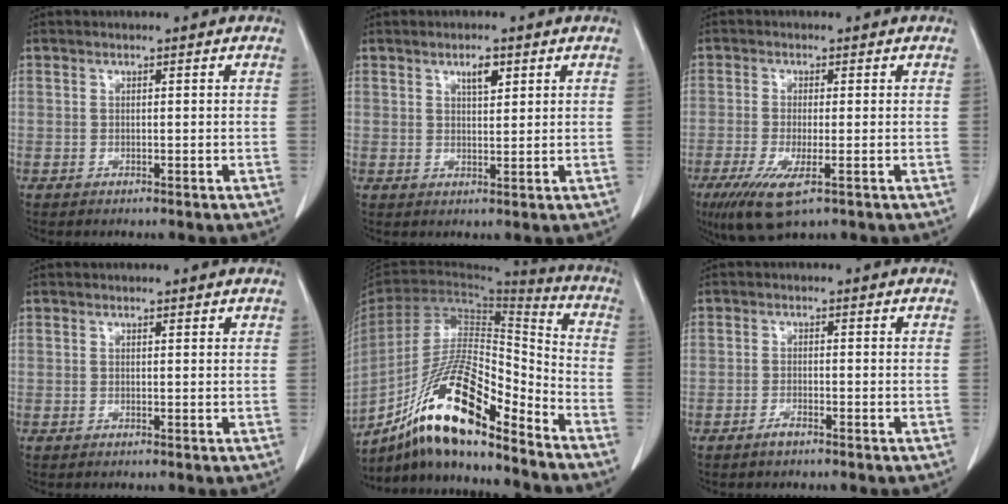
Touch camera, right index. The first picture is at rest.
{"total": 3.1, "force": [1.8, 1.2, 2.2], "torque": [-0.036, -0.003, 0.031]}
{"total": 7.0, "force": [-3.4, 1.5, 6.0], "torque": [-0.117, -0.021, -0.055]}
{"total": 0.5, "force": [0.5, 0.1, 0.2], "torque": [-0.005, -0.001, 0.004]}
{"total": 19.2, "force": [-13.2, 3.4, 13.6], "torque": [-0.269, -0.007, -0.239]}
{"total": 1.5, "force": [-1.2, 0.3, 0.9], "torque": [-0.019, 0.000, -0.023]}